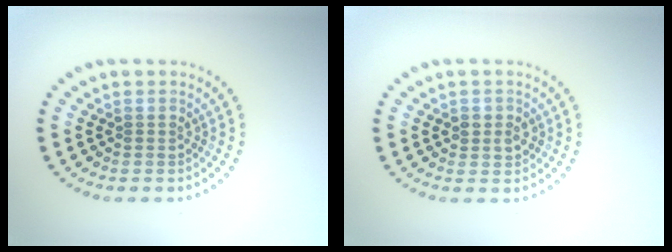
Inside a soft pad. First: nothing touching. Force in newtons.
{"total": 1.6, "press": 1.5, "slide": 0.3}